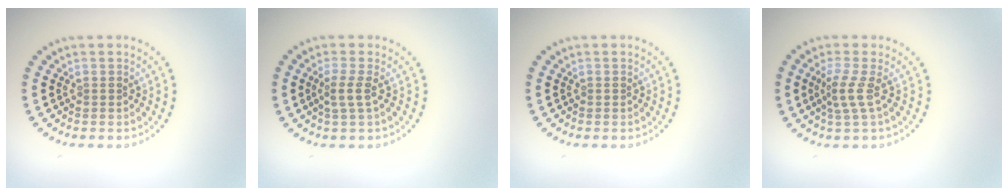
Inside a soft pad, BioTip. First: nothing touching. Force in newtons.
{"total": 1.8, "press": 1.4, "slide": 1.1}
{"total": 0.0}
{"total": 2.1, "press": 1.5, "slide": 1.6}